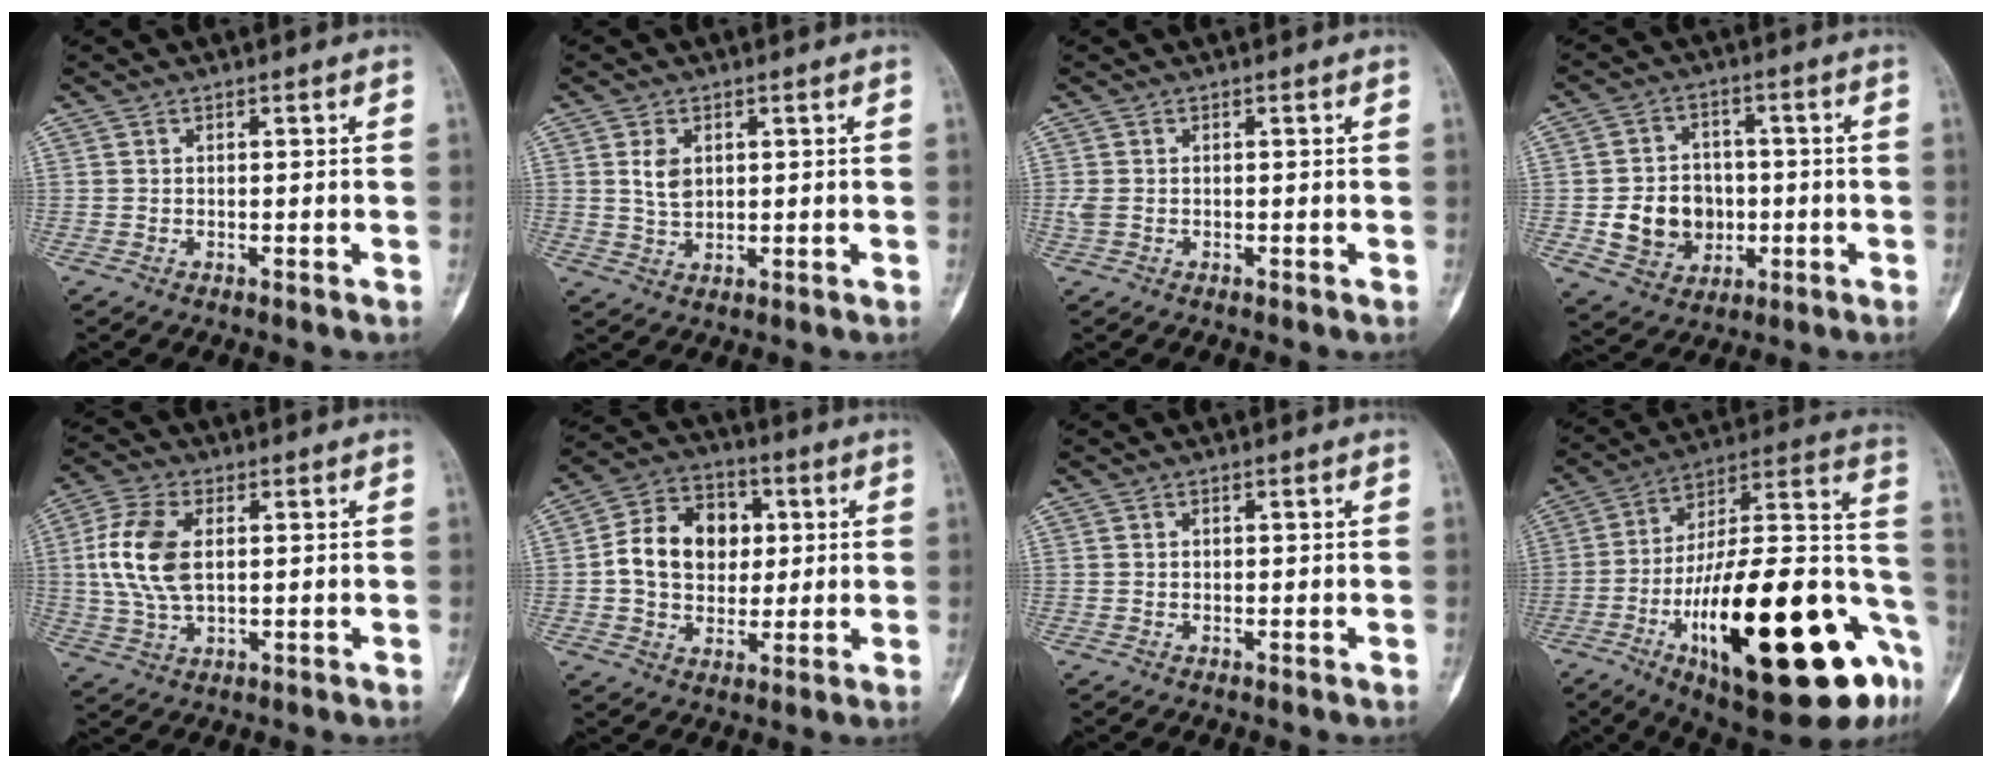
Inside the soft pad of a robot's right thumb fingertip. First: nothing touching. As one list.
[{"total": 5.8, "force": [1.2, 3.4, 4.5], "torque": [-0.087, -0.002, 0.026]}, {"total": 1.3, "force": [-0.1, 0.9, 1.0], "torque": [-0.034, 0.003, -0.003]}, {"total": 10.6, "force": [-1.5, 9.0, 5.5], "torque": [-0.053, 0.011, -0.017]}, {"total": 11.1, "force": [1.4, 6.3, 9.0], "torque": [-0.195, 0.005, 0.028]}, {"total": 14.0, "force": [1.4, 10.8, 8.8], "torque": [-0.115, 0.016, 0.018]}, {"total": 0.0}, {"total": 36.4, "force": [-13.2, 11.9, 31.7], "torque": [-0.425, 0.044, -0.196]}]